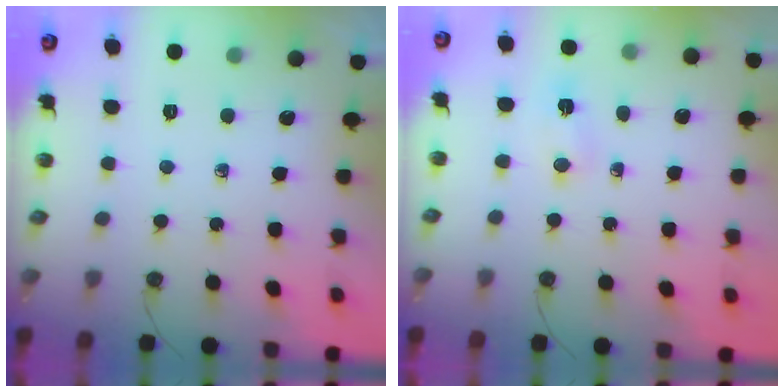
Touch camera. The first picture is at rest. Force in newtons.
{"total": 16.8, "press": 4.4, "slide": 16.2}